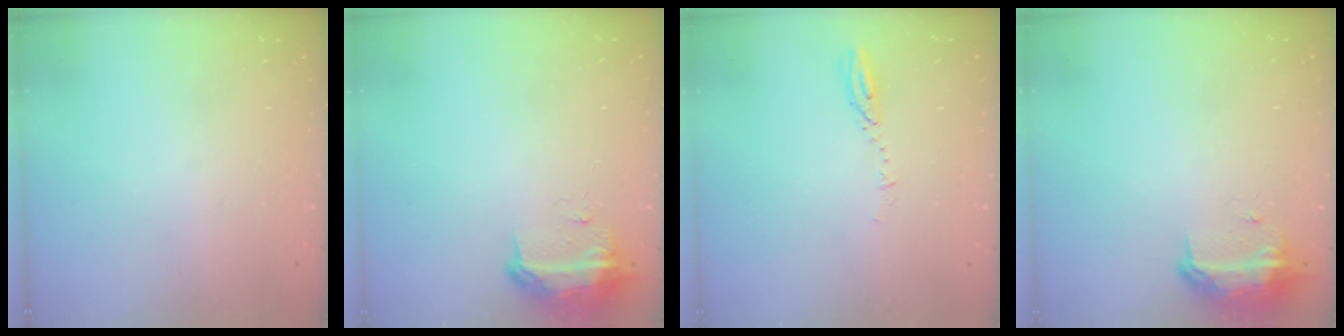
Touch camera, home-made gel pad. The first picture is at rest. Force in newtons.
{"total": 9.1, "press": 9.0, "slide": 0.9}
{"total": 2.9, "press": 2.9, "slide": 0.3}
{"total": 8.4, "press": 8.4, "slide": 0.5}